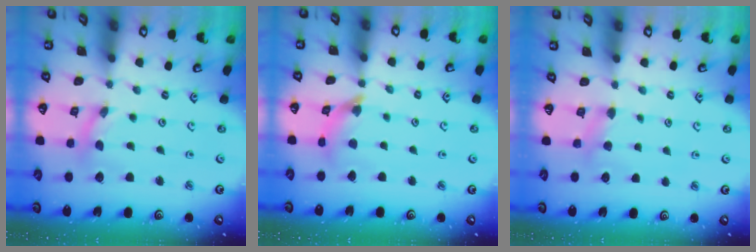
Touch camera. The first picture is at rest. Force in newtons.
{"total": 6.6, "press": 6.5, "slide": 0.7}
{"total": 3.8, "press": 3.7, "slide": 0.6}